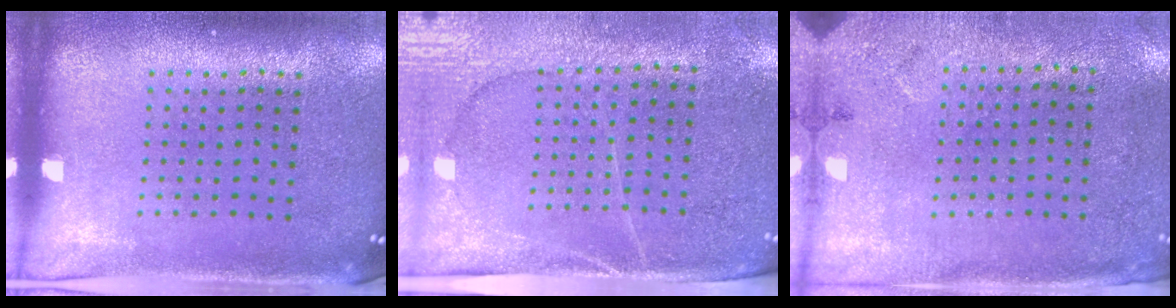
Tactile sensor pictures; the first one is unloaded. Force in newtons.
{"total": 3.1, "press": 2.8, "slide": 1.2}
{"total": 2.7, "press": 2.2, "slide": 1.6}